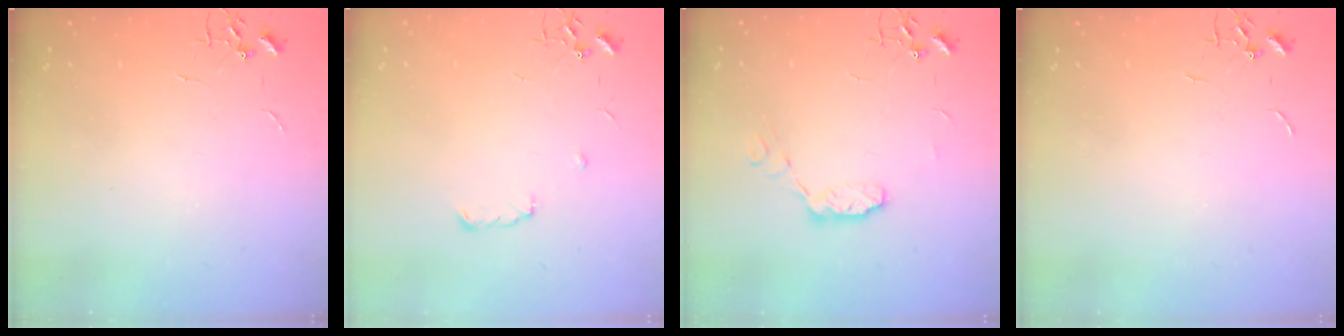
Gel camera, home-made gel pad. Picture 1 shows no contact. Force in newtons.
{"total": 4.3, "press": 4.2, "slide": 0.6}
{"total": 6.8, "press": 6.8, "slide": 0.5}
{"total": 0.0}